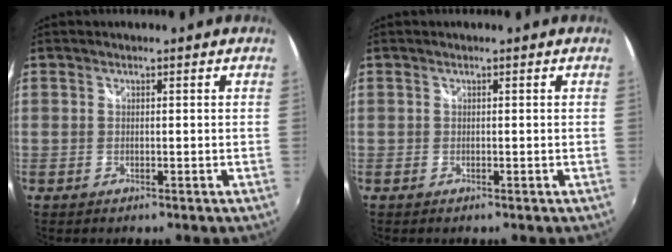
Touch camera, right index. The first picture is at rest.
{"total": 0.0}